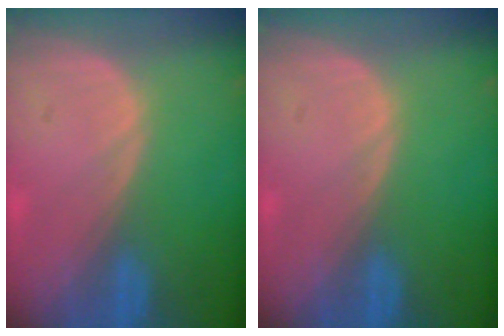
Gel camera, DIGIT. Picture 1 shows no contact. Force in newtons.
{"total": 0.0}